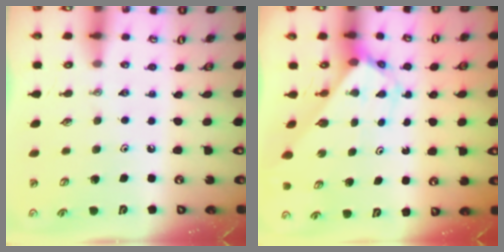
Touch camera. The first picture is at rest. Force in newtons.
{"total": 2.6, "press": 2.6, "slide": 0.2}